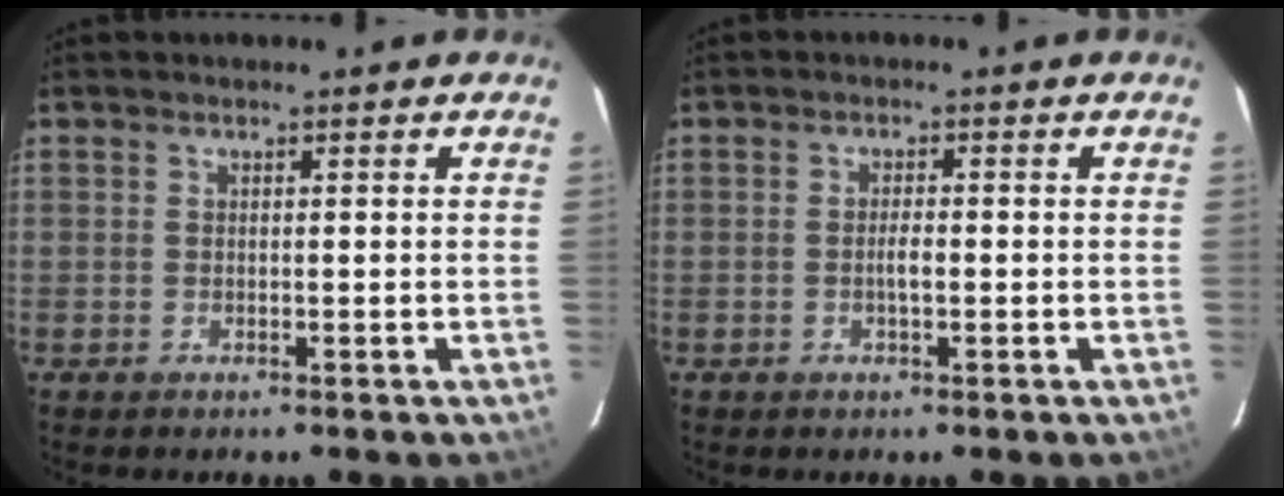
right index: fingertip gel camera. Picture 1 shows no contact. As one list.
[{"total": 2.1, "force": [-0.5, 0.5, 2.0], "torque": [-0.038, 0.002, -0.009]}]